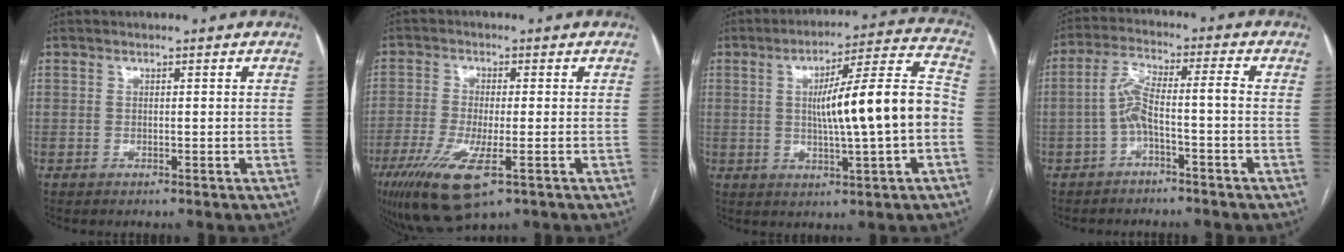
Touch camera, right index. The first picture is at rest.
{"total": 10.6, "force": [-5.0, 2.4, 9.0], "torque": [-0.178, -0.031, -0.082]}
{"total": 14.8, "force": [-1.0, 0.6, 14.8], "torque": [-0.225, 0.021, -0.015]}
{"total": 6.0, "force": [-2.0, 0.3, 5.6], "torque": [-0.114, 0.033, -0.036]}